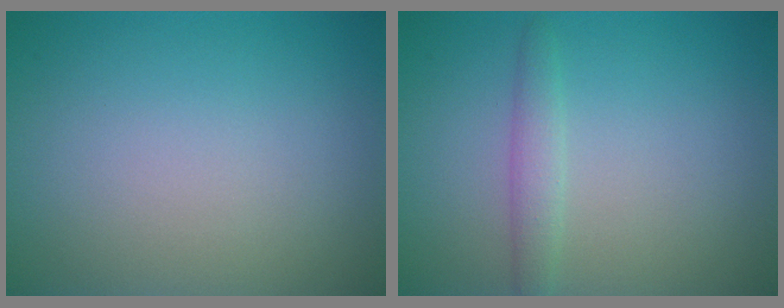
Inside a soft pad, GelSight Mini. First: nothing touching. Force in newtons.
{"total": 1.6, "press": 1.6, "slide": 0.0}